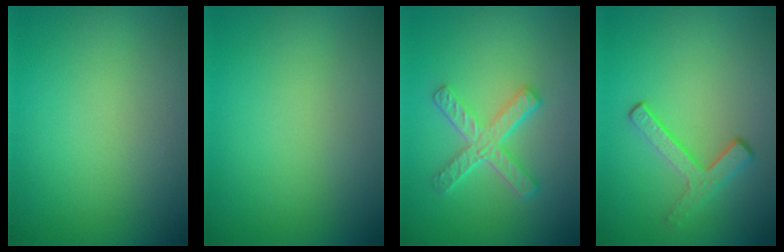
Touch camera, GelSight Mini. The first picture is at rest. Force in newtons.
{"total": 0.0}
{"total": 4.5, "press": 3.3, "slide": 3.1}
{"total": 2.9, "press": 2.3, "slide": 1.7}